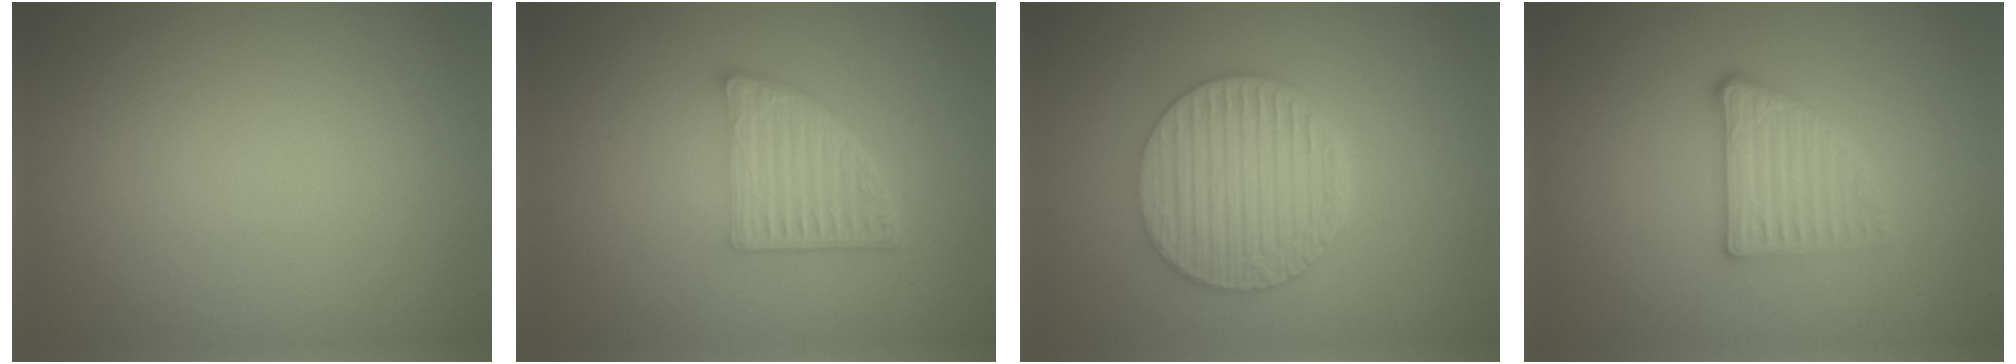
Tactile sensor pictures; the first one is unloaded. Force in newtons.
{"total": 4.8, "press": 3.4, "slide": 3.5}
{"total": 6.0, "press": 4.5, "slide": 4.0}
{"total": 2.7, "press": 2.4, "slide": 1.2}